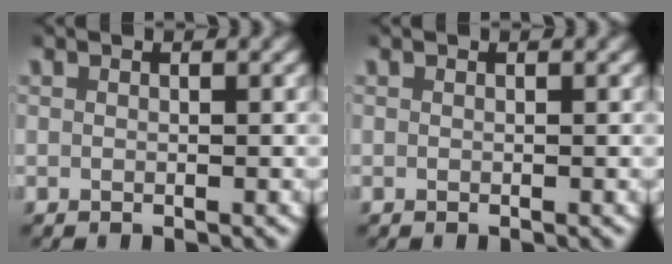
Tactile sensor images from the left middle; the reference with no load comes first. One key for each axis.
{"total": 0.0}